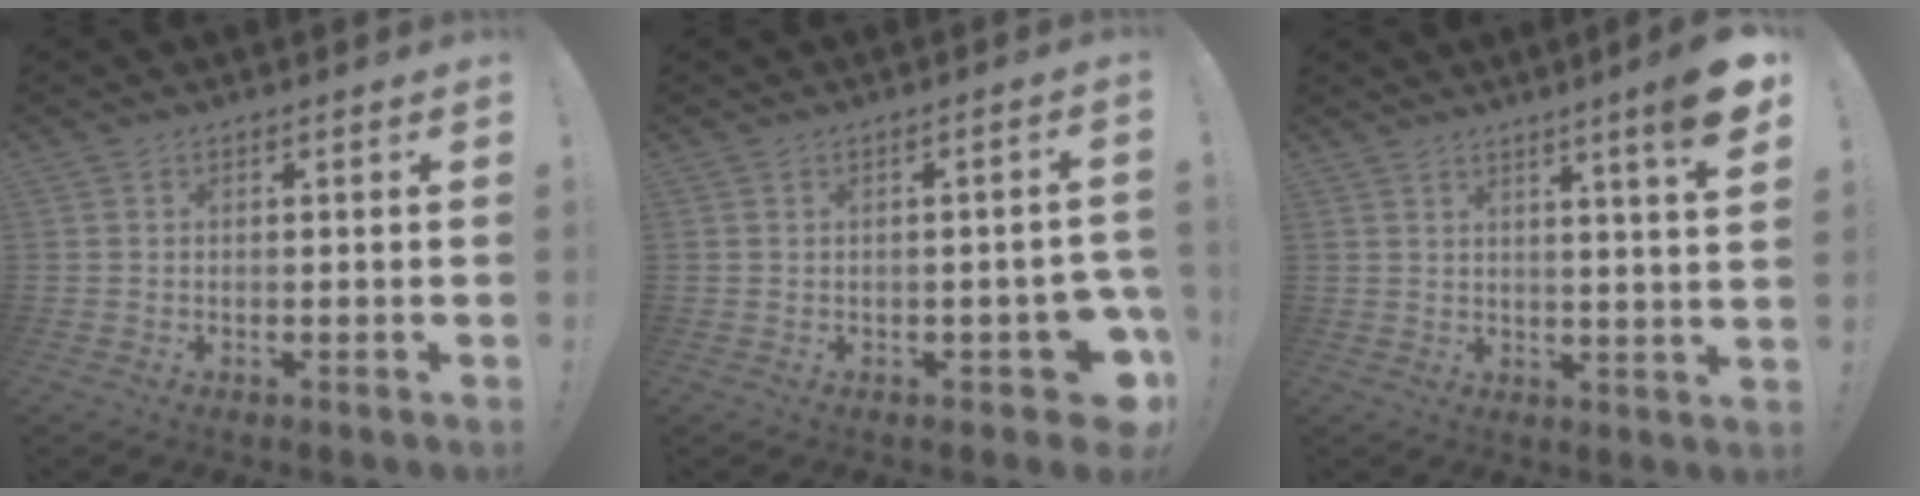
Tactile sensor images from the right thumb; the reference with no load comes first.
{"total": 7.6, "force": [-2.8, 3.5, 6.1], "torque": [-0.070, 0.012, -0.037]}
{"total": 8.6, "force": [4.5, -0.6, 7.3], "torque": [-0.099, -0.033, 0.067]}